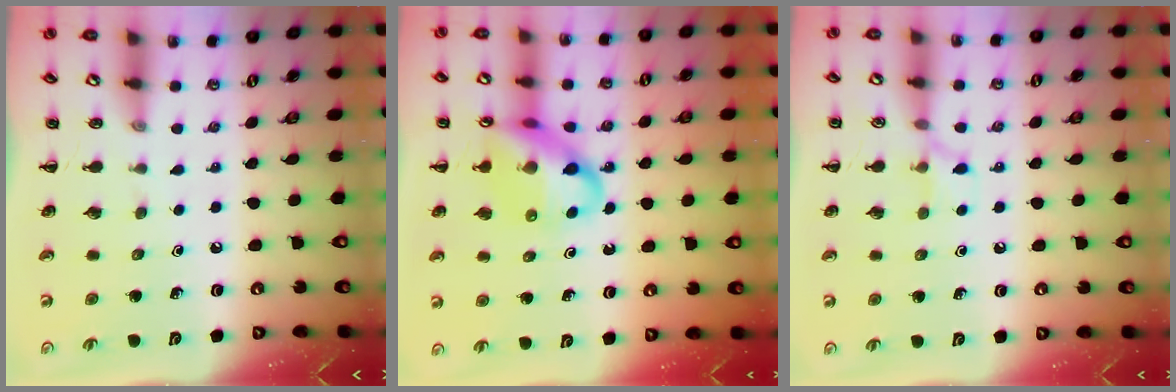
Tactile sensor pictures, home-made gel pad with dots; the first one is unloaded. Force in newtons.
{"total": 14.6, "press": 14.4, "slide": 2.4}
{"total": 5.3, "press": 5.2, "slide": 1.1}